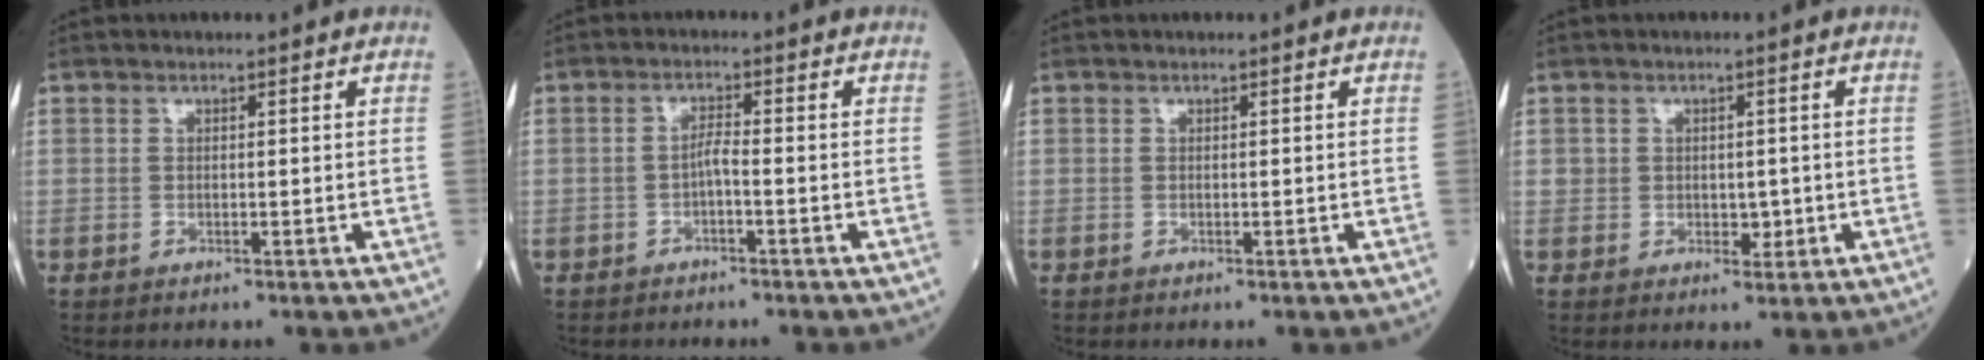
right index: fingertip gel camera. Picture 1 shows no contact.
{"total": 1.8, "force": [-0.9, 0.1, 1.6], "torque": [-0.027, 0.002, -0.019]}
{"total": 0.0}
{"total": 2.7, "force": [-0.1, 2.1, 1.6], "torque": [-0.017, 0.000, 0.003]}